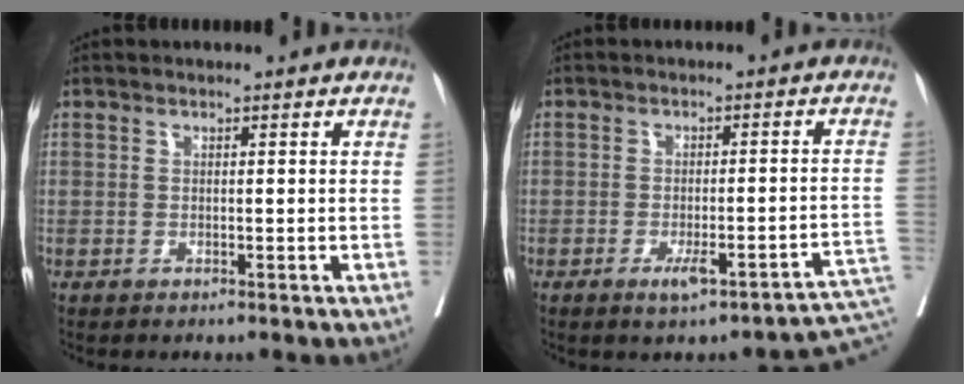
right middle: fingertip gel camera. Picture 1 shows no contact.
{"total": 8.1, "force": [-4.8, 1.8, 6.3], "torque": [-0.064, 0.015, -0.058]}